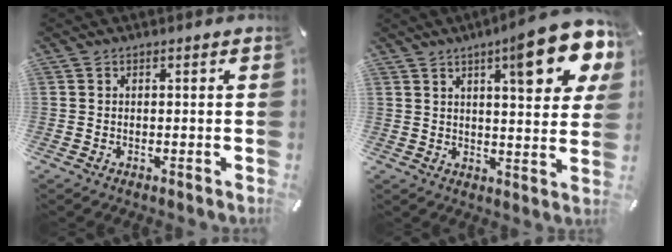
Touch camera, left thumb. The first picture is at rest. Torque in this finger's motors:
{"motor_torque": [1.58, 3.04, 1.47, -1.10, 0.13]}